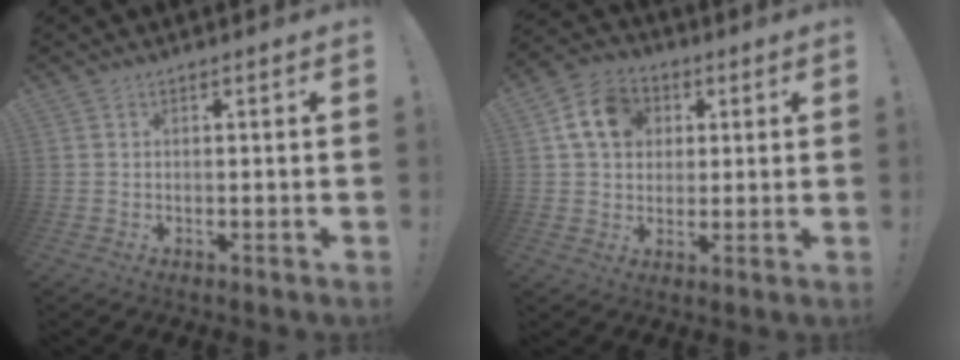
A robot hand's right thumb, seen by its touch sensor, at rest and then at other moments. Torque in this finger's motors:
{"motor_torque": [0.65, 1.90, 0.57, -0.51, 0.34]}